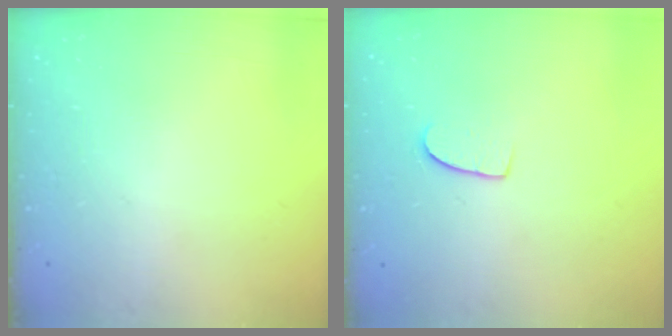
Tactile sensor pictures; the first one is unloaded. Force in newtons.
{"total": 7.0, "press": 7.0, "slide": 0.4}